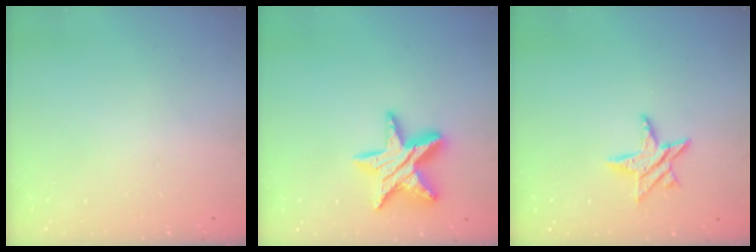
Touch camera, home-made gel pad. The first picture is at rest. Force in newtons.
{"total": 14.1, "press": 14.0, "slide": 1.1}
{"total": 7.2, "press": 7.2, "slide": 0.1}